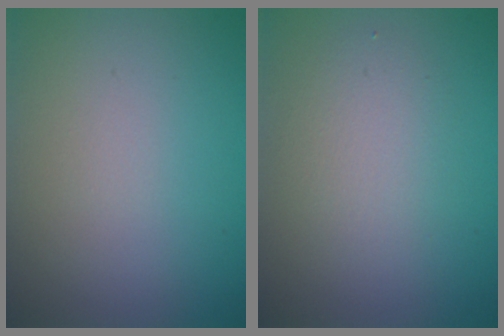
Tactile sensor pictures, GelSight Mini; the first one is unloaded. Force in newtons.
{"total": 2.4, "press": 2.4, "slide": 0.2}